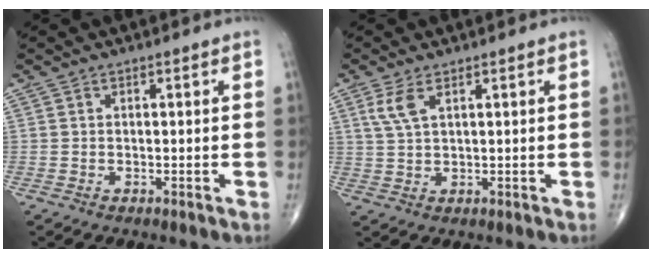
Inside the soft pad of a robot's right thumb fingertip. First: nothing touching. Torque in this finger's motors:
{"motor_torque": [-0.21, 0.22, 0.15, -0.02, 0.01]}